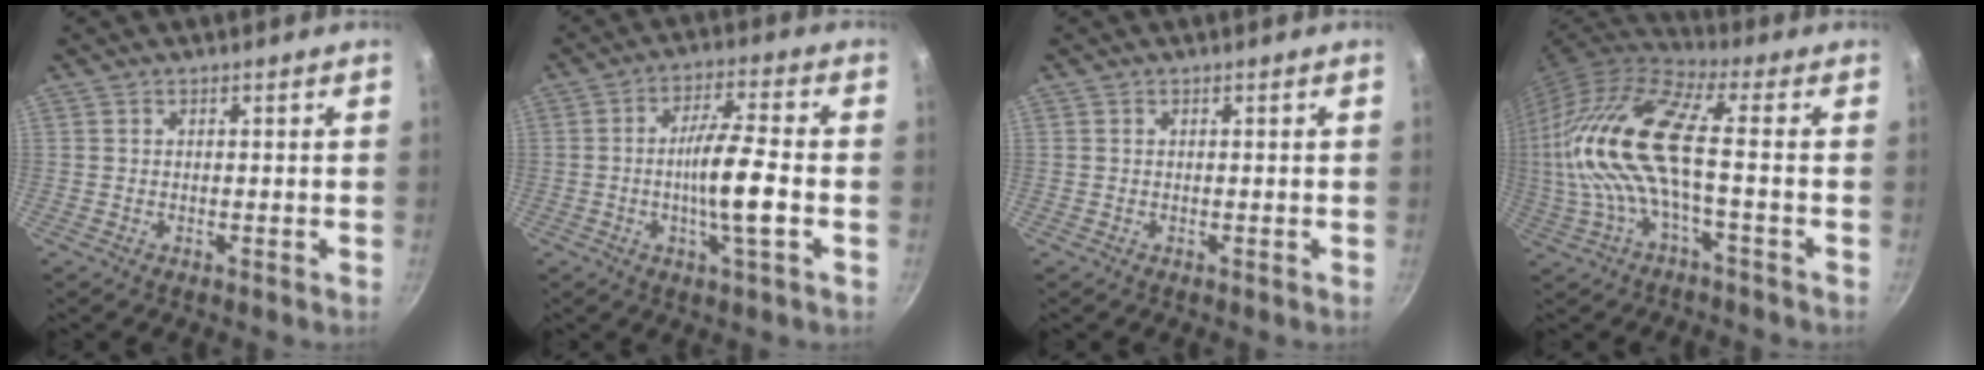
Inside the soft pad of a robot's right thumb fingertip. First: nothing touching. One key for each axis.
{"total": 10.1, "fx": -1.7, "fy": 1.4, "fz": 9.9, "tx": -0.176, "ty": 0.016, "tz": -0.036}
{"total": 0.0}
{"total": 17.1, "fx": -0.1, "fy": 5.2, "fz": 16.3, "tx": -0.339, "ty": 0.022, "tz": -0.010}